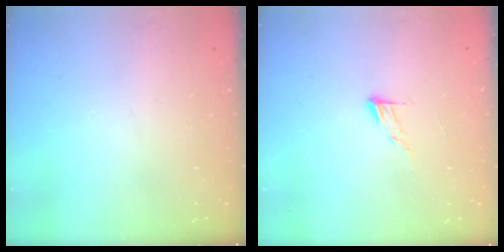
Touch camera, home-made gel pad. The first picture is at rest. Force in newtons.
{"total": 5.6, "press": 5.6, "slide": 0.4}